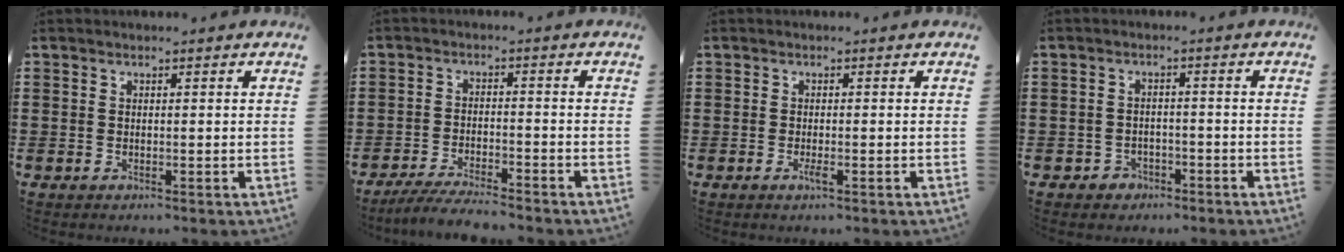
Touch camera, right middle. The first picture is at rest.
{"total": 4.6, "force": [-4.4, -0.1, 1.5], "torque": [-0.033, -0.009, -0.086]}
{"total": 1.1, "force": [-0.5, 0.1, 1.0], "torque": [-0.017, -0.002, -0.009]}
{"total": 2.0, "force": [-1.8, 1.0, 0.0], "torque": [-0.010, -0.001, -0.039]}